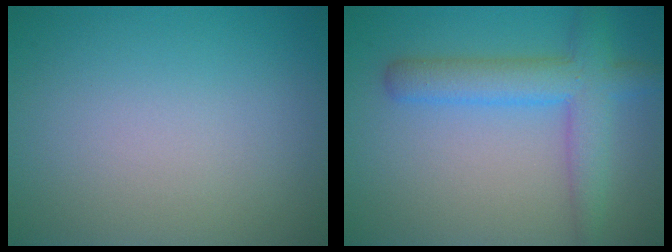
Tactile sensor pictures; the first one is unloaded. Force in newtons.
{"total": 5.0, "press": 5.0, "slide": 0.1}